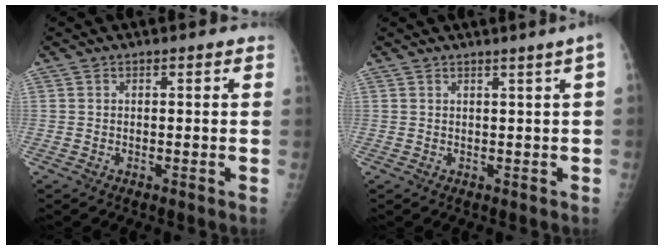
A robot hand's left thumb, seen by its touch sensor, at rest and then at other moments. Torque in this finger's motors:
{"motor_torque": [0.18, 1.16, 0.37, 0.03, 0.02]}